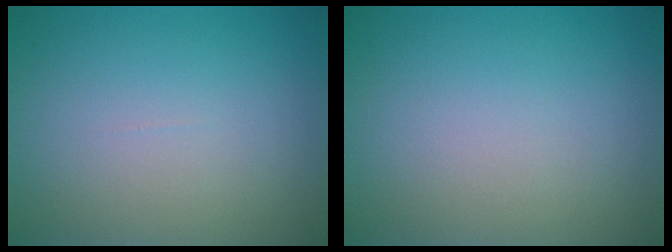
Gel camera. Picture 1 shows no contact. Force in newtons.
{"total": 0.0}